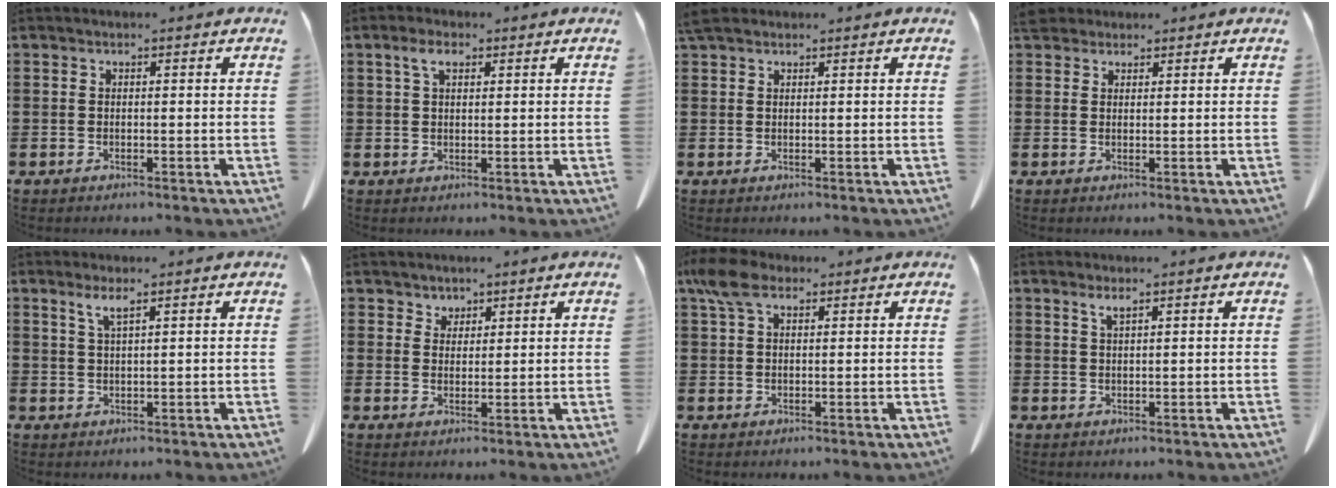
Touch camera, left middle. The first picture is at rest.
{"total": 3.3, "force": [1.7, 1.5, 2.4], "torque": [-0.055, 0.009, 0.029]}
{"total": 2.1, "force": [1.7, 0.7, 0.9], "torque": [-0.025, 0.004, 0.034]}
{"total": 2.8, "force": [2.4, 1.2, 0.8], "torque": [-0.024, 0.006, 0.047]}
{"total": 2.4, "force": [1.5, 0.4, 1.9], "torque": [-0.041, 0.002, 0.025]}
{"total": 2.4, "force": [1.9, 1.4, 0.1], "torque": [-0.010, 0.007, 0.037]}
{"total": 5.5, "force": [3.1, 2.8, 3.7], "torque": [-0.089, 0.005, 0.055]}
{"total": 1.5, "force": [1.0, 0.3, 1.0], "torque": [-0.022, 0.001, 0.018]}